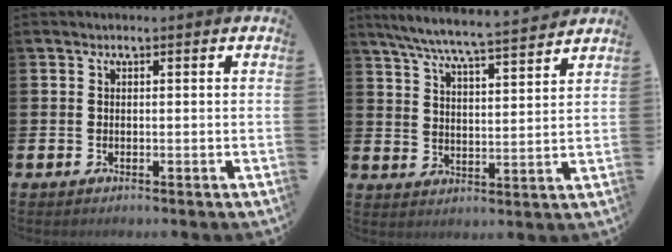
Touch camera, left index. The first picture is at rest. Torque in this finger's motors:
{"motor_torque": [0.81, -0.97, 0.47, 0.19]}